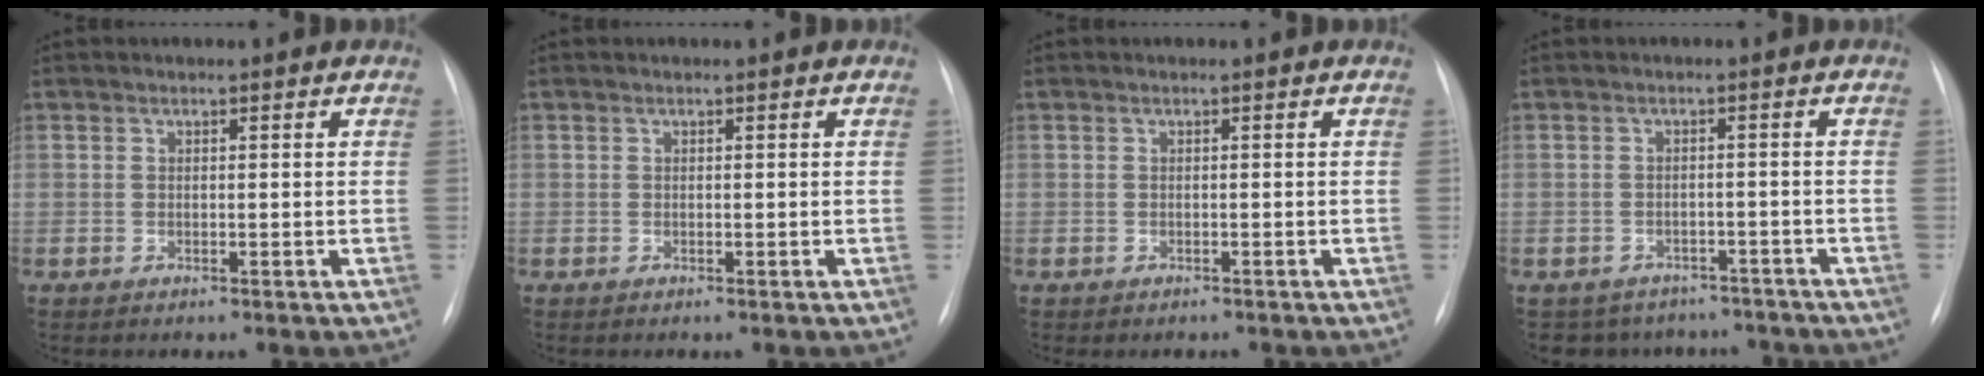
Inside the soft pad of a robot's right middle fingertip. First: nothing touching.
{"total": 0.0}
{"total": 1.0, "force": [-0.9, 0.5, 0.2], "torque": [-0.009, 0.000, -0.011]}
{"total": 8.7, "force": [-7.5, 4.5, 0.4], "torque": [0.000, 0.021, -0.085]}